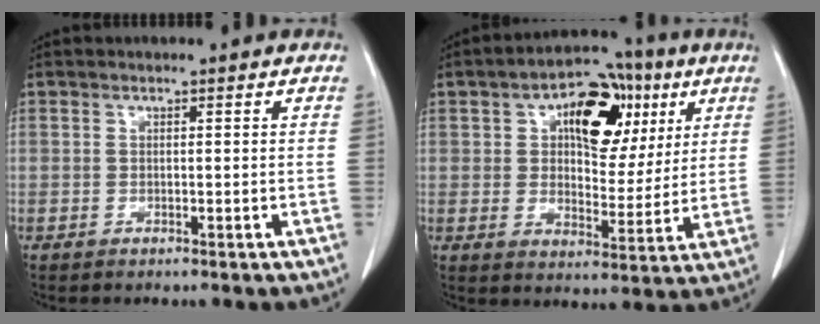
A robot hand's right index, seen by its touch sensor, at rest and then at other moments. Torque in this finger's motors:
{"motor_torque": [1.02, 0.85, 0.41, 0.11]}